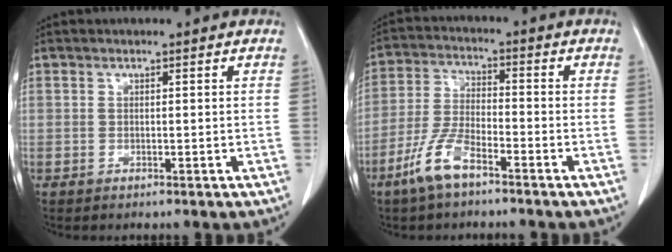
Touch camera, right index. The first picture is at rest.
{"total": 7.6, "force": [-5.0, 1.9, 5.3], "torque": [-0.121, -0.006, -0.102]}